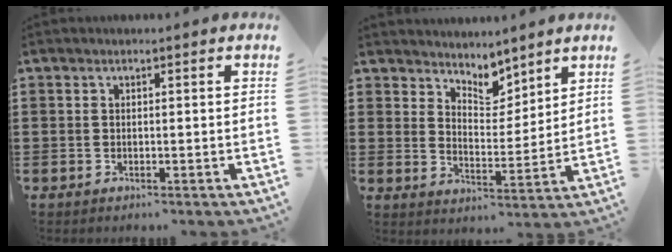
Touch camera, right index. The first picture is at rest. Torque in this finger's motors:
{"motor_torque": [-0.21, 0.72, 0.12, -0.01]}